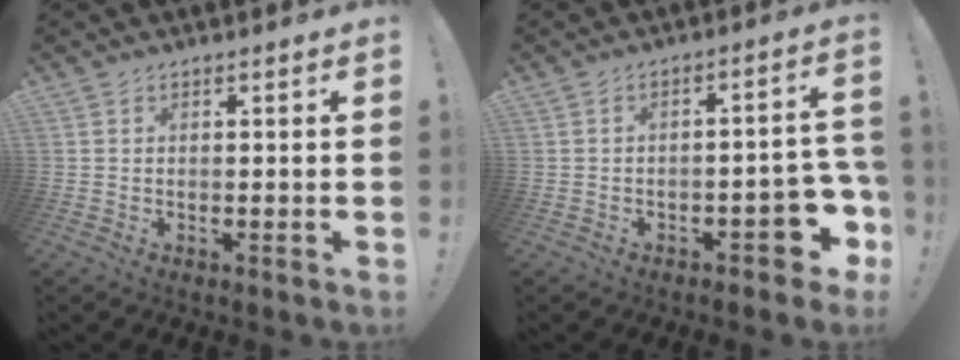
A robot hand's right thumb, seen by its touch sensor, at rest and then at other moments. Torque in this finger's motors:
{"motor_torque": [1.38, 1.21, 0.71, -1.03, 0.13]}